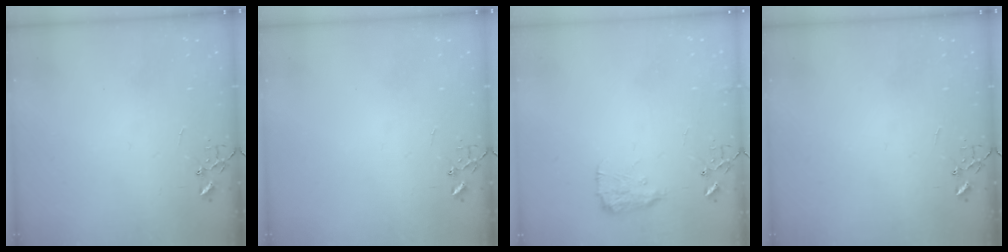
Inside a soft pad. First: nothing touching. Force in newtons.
{"total": 0.0}
{"total": 9.8, "press": 9.8, "slide": 0.2}
{"total": 0.0}